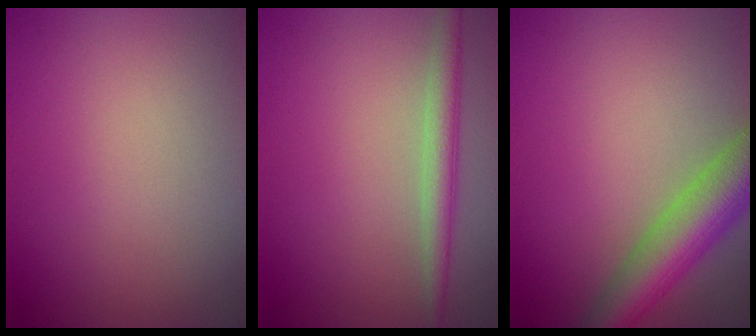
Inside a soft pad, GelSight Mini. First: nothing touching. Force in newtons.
{"total": 2.4, "press": 2.4, "slide": 0.1}
{"total": 6.7, "press": 6.7, "slide": 0.3}